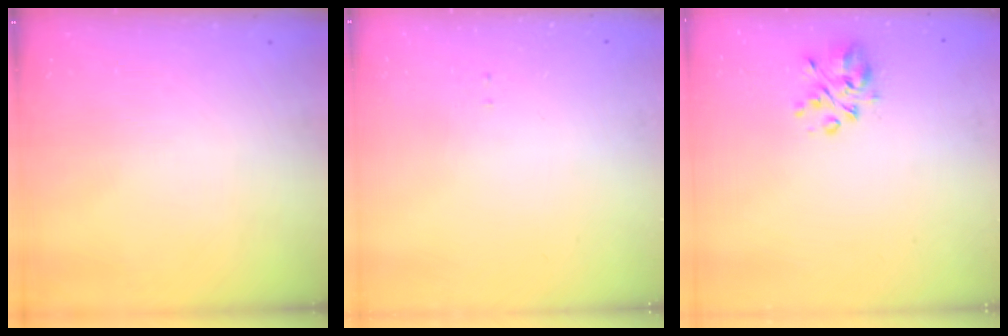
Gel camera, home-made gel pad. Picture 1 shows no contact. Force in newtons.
{"total": 0.0}
{"total": 5.6, "press": 5.2, "slide": 2.0}